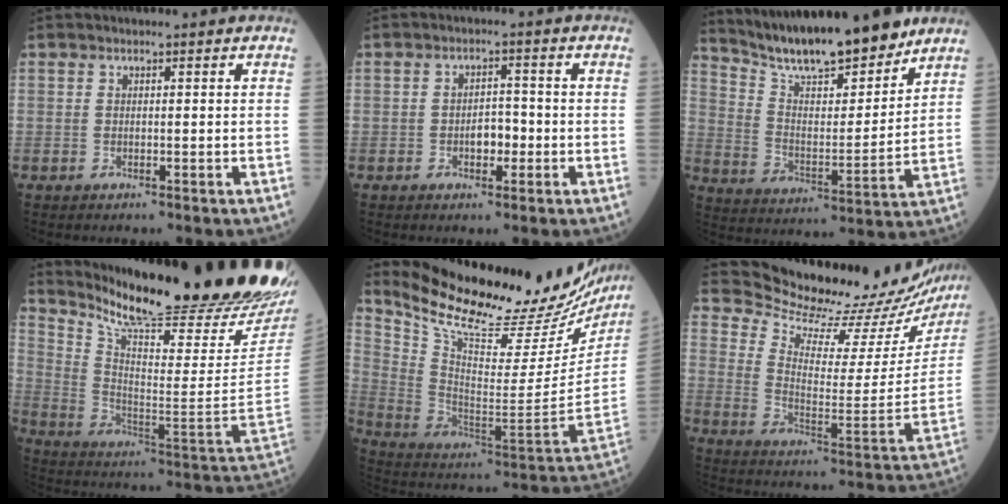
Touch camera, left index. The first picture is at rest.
{"total": 3.3, "force": [-1.4, 1.7, 2.4], "torque": [-0.036, 0.003, -0.024]}
{"total": 17.2, "force": [14.9, 2.5, 8.1], "torque": [-0.138, -0.012, 0.250]}
{"total": 29.3, "force": [25.6, 0.5, 14.2], "torque": [-0.247, -0.120, 0.363]}
{"total": 29.8, "force": [26.3, 6.8, 12.3], "torque": [-0.215, -0.090, 0.365]}
{"total": 22.7, "force": [21.9, 3.7, 4.5], "torque": [-0.083, -0.107, 0.284]}